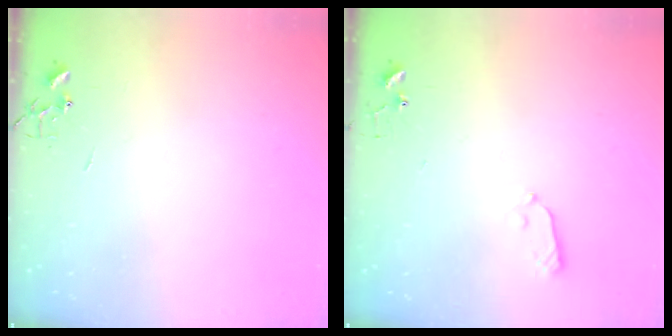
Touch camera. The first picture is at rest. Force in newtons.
{"total": 4.5, "press": 4.5, "slide": 0.4}